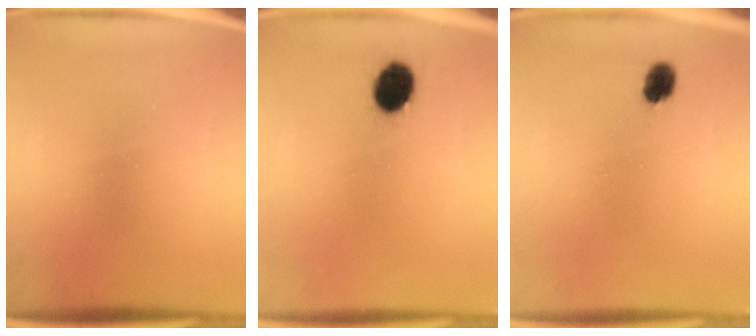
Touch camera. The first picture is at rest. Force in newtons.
{"total": 6.6}
{"total": 3.1}